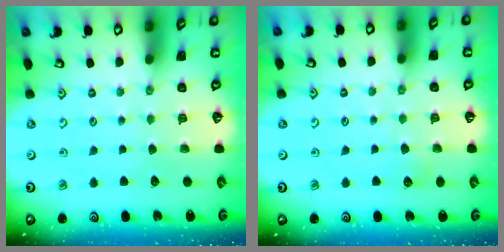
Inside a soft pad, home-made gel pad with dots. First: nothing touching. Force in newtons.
{"total": 4.9, "press": 4.8, "slide": 0.6}